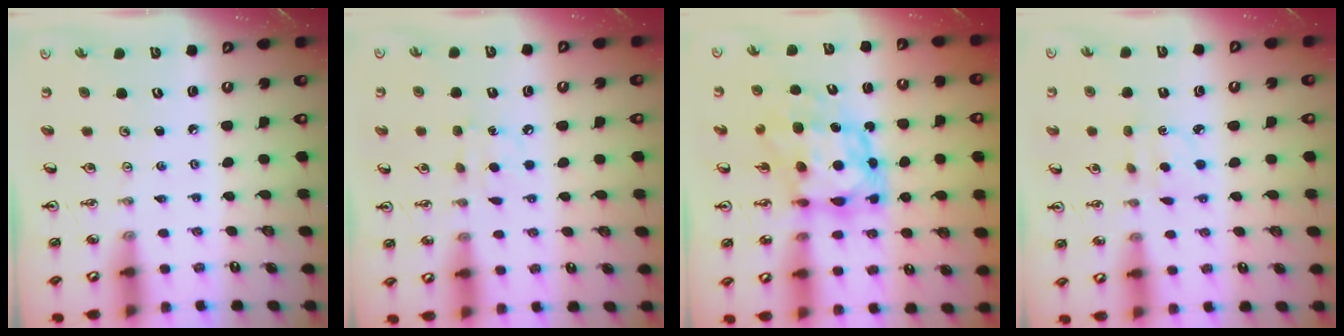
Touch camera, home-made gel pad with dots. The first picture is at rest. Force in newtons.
{"total": 7.5, "press": 7.5, "slide": 0.8}
{"total": 9.2, "press": 9.2, "slide": 0.9}
{"total": 2.7, "press": 2.6, "slide": 0.4}